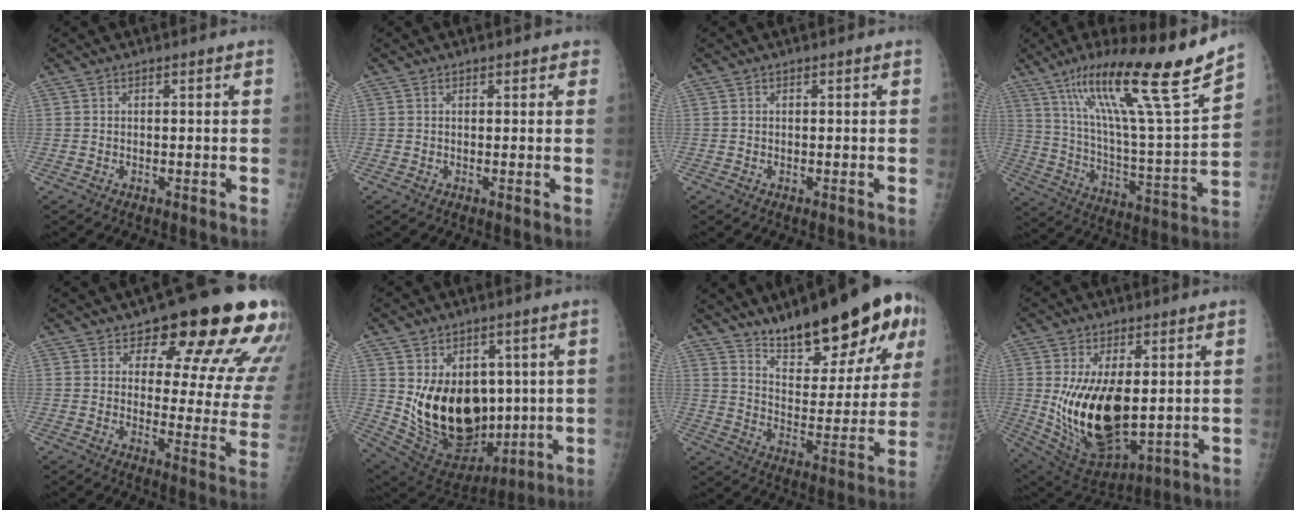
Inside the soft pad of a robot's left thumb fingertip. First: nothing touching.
{"total": 1.3, "force": [0.9, 0.7, 0.6], "torque": [0.007, -0.002, 0.005]}
{"total": 0.0}
{"total": 25.2, "force": [17.0, 1.7, 18.5], "torque": [-0.280, -0.061, 0.291]}
{"total": 19.7, "force": [13.1, 7.7, 12.6], "torque": [-0.111, -0.074, 0.154]}
{"total": 20.6, "force": [1.0, 14.3, 14.8], "torque": [-0.200, -0.023, 0.058]}
{"total": 23.4, "force": [15.2, 7.4, 16.2], "torque": [-0.194, -0.077, 0.236]}
{"total": 17.5, "force": [0.6, 9.1, 14.9], "torque": [-0.258, -0.023, 0.037]}